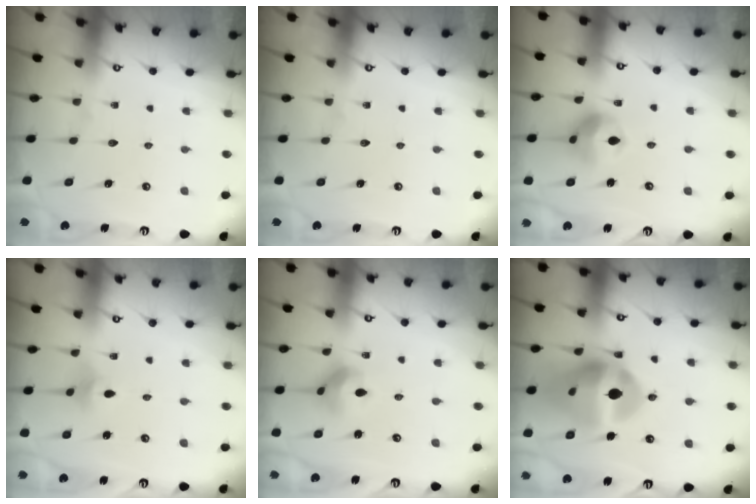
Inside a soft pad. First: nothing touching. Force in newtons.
{"total": 0.0}
{"total": 9.8, "press": 9.7, "slide": 1.1}
{"total": 2.6, "press": 2.5, "slide": 0.5}
{"total": 4.8, "press": 4.7, "slide": 0.9}
{"total": 17.0, "press": 16.1, "slide": 5.7}